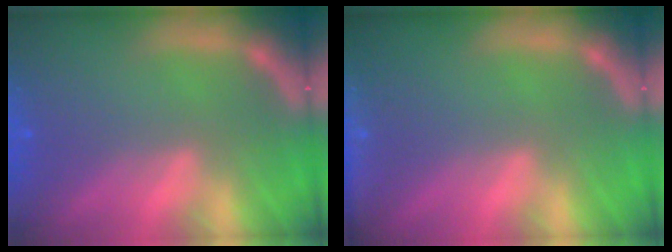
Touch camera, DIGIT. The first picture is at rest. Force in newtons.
{"total": 3.5}